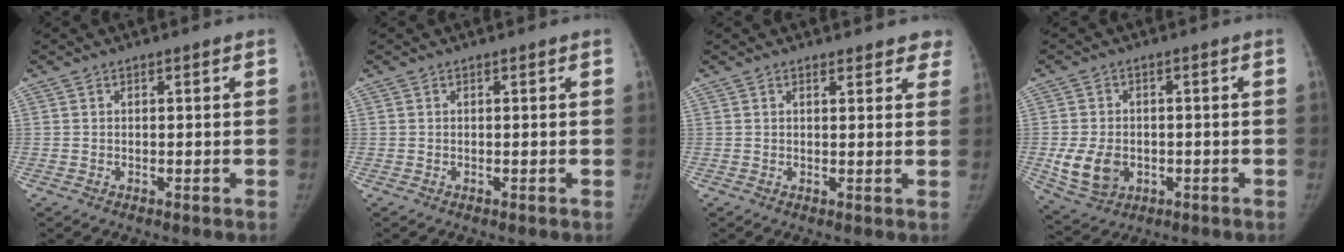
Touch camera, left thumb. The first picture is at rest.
{"total": 0.0}
{"total": 4.9, "force": [4.2, 2.1, 1.4], "torque": [0.023, -0.013, 0.036]}
{"total": 8.4, "force": [-1.5, 6.4, 5.3], "torque": [-0.088, -0.003, -0.016]}